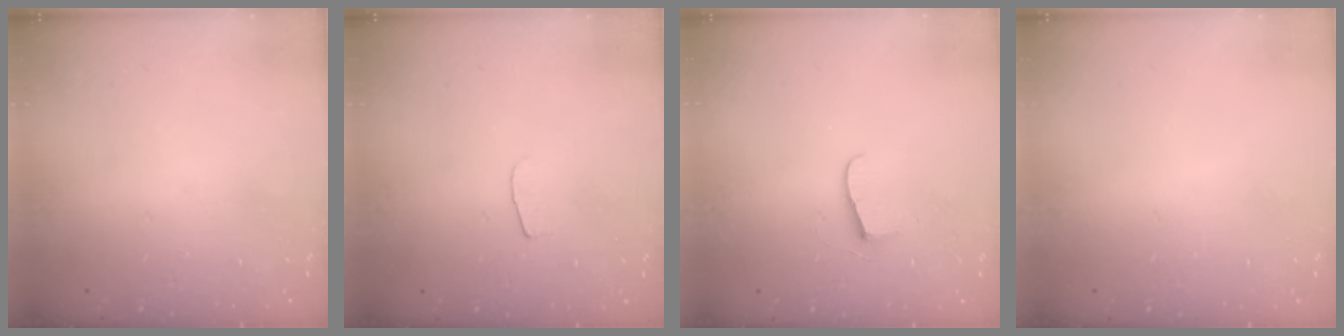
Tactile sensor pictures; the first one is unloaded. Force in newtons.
{"total": 4.3, "press": 4.3, "slide": 0.4}
{"total": 6.2, "press": 6.2, "slide": 0.5}
{"total": 0.6, "press": 0.6, "slide": 0.2}